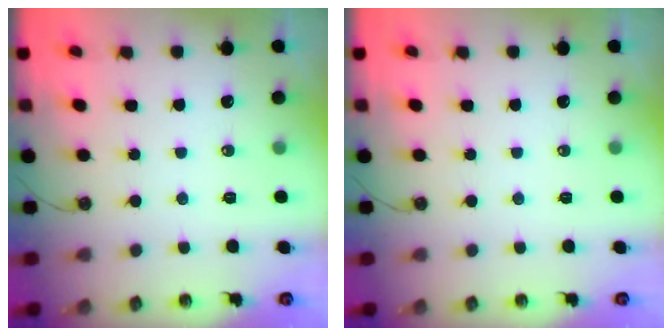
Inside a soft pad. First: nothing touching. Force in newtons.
{"total": 0.0}